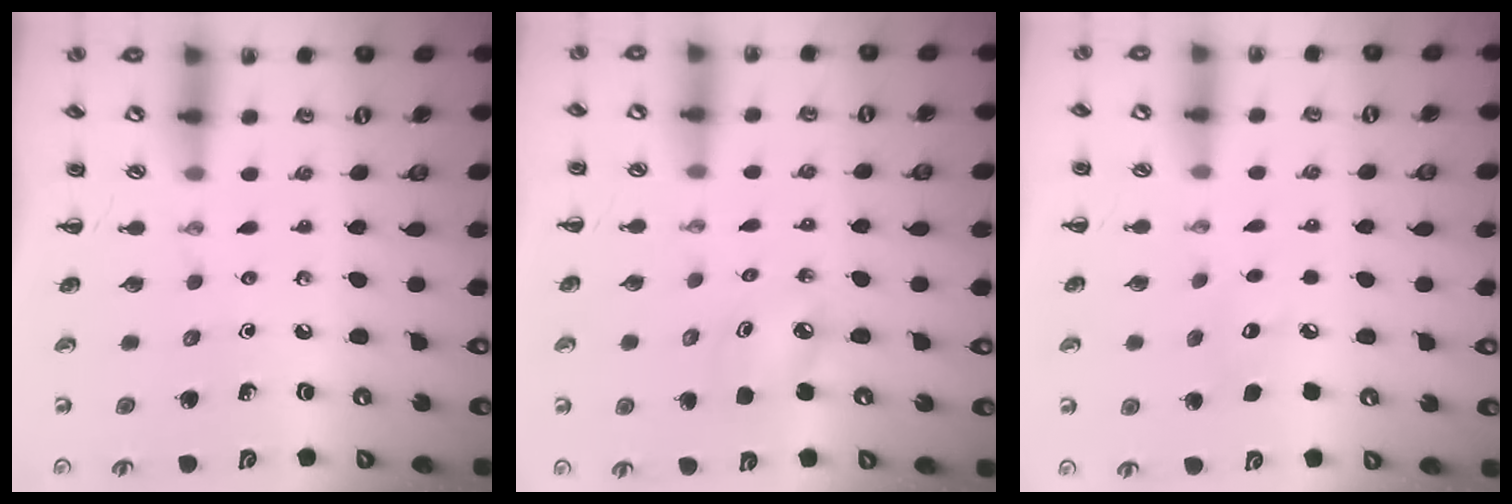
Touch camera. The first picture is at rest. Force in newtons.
{"total": 4.6, "press": 4.5, "slide": 1.0}
{"total": 5.1, "press": 5.0, "slide": 1.3}